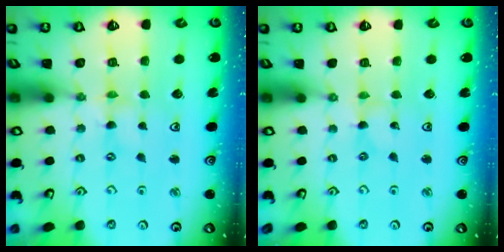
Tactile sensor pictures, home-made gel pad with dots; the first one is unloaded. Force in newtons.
{"total": 0.0}